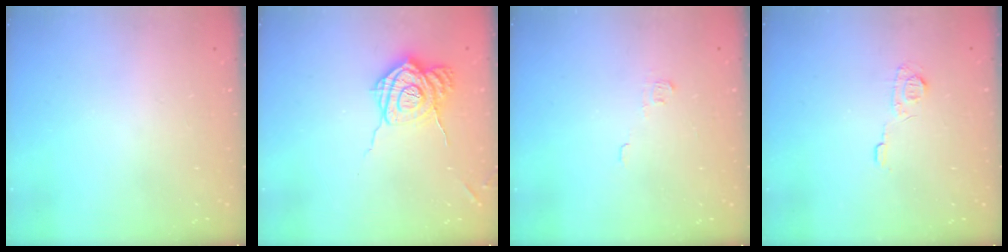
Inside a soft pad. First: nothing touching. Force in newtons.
{"total": 14.0, "press": 13.9, "slide": 0.8}
{"total": 2.8, "press": 2.8, "slide": 0.4}
{"total": 5.7, "press": 5.7, "slide": 0.7}